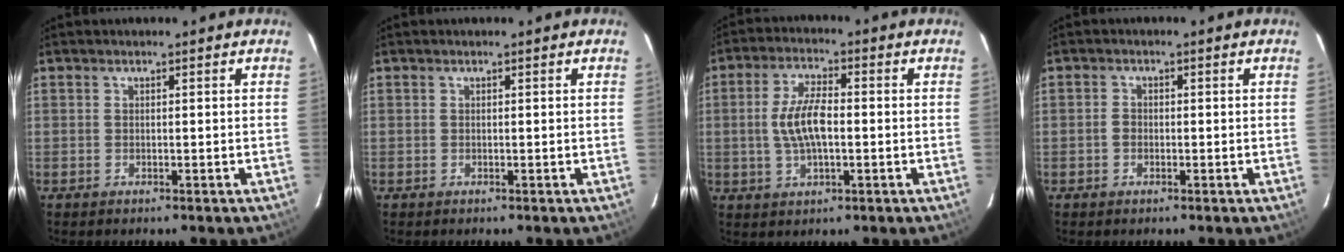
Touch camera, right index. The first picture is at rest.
{"total": 0.0}
{"total": 8.0, "force": [-0.5, 3.2, 7.3], "torque": [-0.144, 0.007, -0.008]}
{"total": 1.5, "force": [-0.6, 1.2, 0.6], "torque": [-0.010, 0.004, -0.012]}